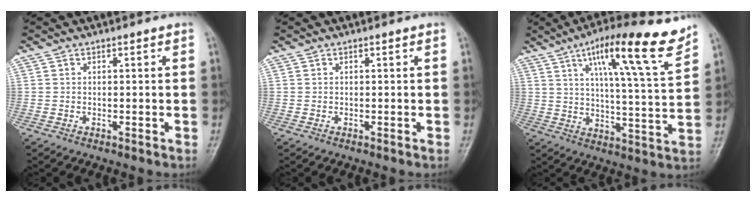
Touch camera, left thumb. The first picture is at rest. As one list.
[{"total": 0.0}, {"total": 17.7, "force": [11.0, 2.3, 13.6], "torque": [-0.193, -0.046, 0.169]}]